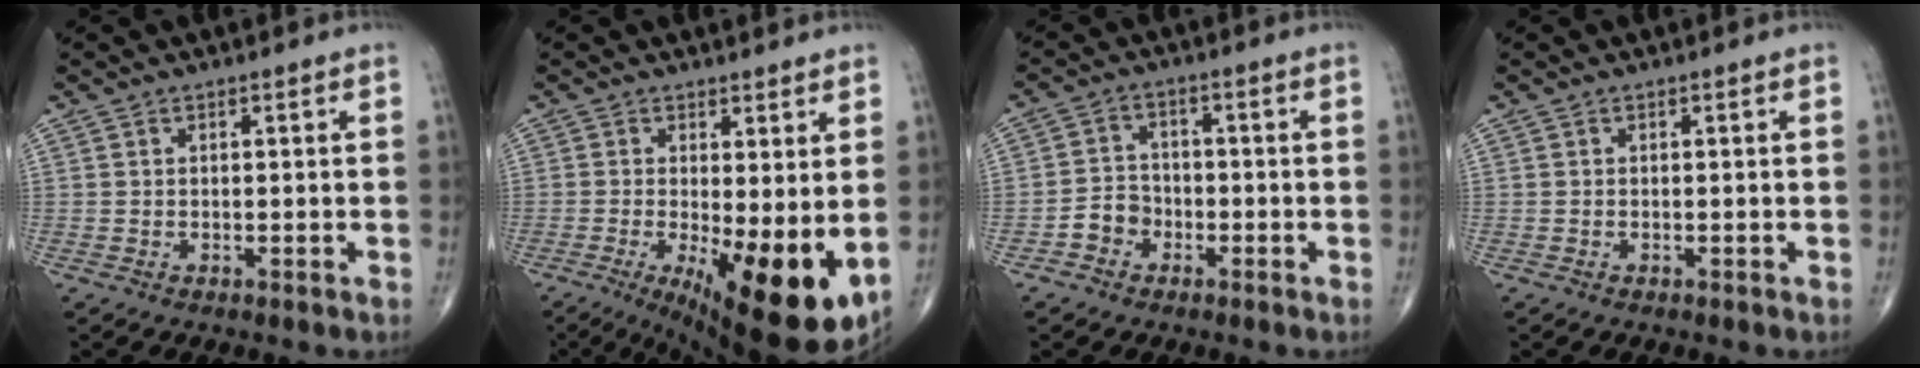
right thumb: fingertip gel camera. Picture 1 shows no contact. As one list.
[{"total": 14.8, "force": [-2.5, 4.8, 13.8], "torque": [-0.194, -0.029, -0.019]}, {"total": 4.6, "force": [-2.2, 3.7, 1.5], "torque": [-0.008, 0.021, -0.047]}, {"total": 0.0}]